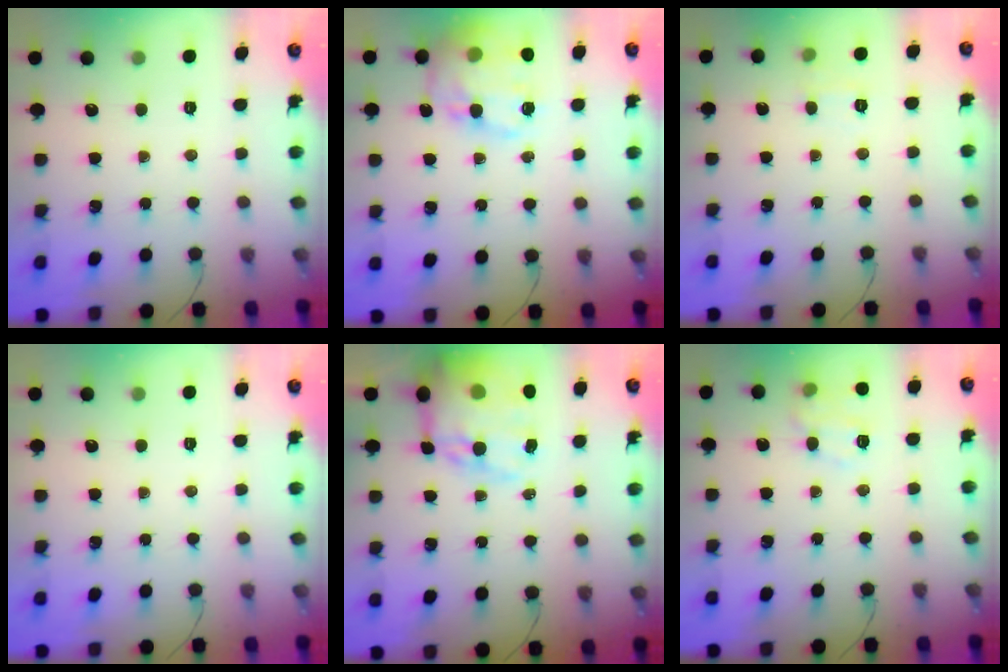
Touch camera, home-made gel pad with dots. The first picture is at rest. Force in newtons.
{"total": 19.1, "press": 18.8, "slide": 3.2}
{"total": 5.1, "press": 4.9, "slide": 1.3}
{"total": 0.0}
{"total": 18.4, "press": 17.9, "slide": 4.3}
{"total": 11.3, "press": 11.3, "slide": 0.8}